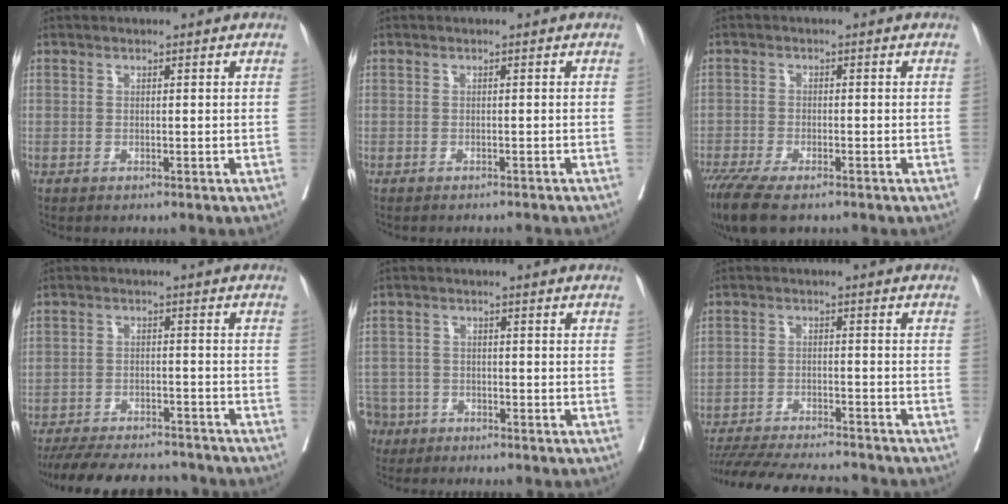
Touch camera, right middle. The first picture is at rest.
{"total": 4.1, "force": [-3.9, 0.5, 1.1], "torque": [-0.011, -0.007, -0.049]}
{"total": 8.8, "force": [-6.6, 2.6, 5.3], "torque": [-0.092, -0.019, -0.111]}
{"total": 16.6, "force": [-15.0, 4.0, 5.9], "torque": [-0.122, -0.008, -0.211]}
{"total": 8.1, "force": [-5.5, 5.8, 1.1], "torque": [-0.048, 0.000, -0.101]}
{"total": 17.7, "force": [-16.1, 2.4, 6.8], "torque": [-0.140, -0.024, -0.235]}